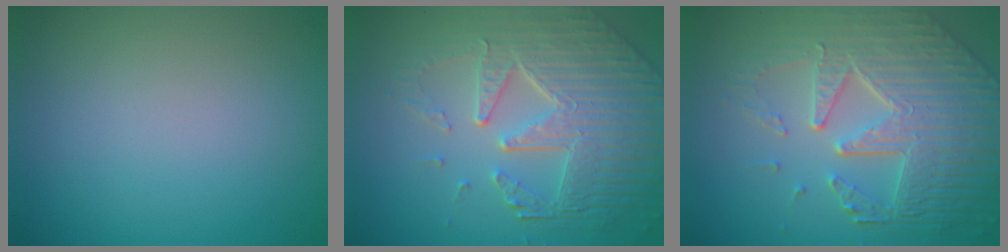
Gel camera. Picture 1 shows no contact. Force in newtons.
{"total": 8.2, "press": 5.7, "slide": 5.8}
{"total": 8.8, "press": 6.0, "slide": 6.4}